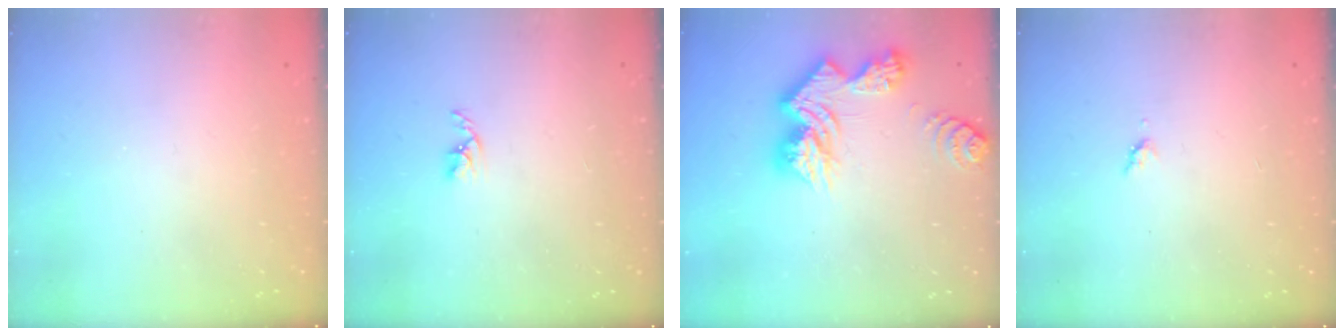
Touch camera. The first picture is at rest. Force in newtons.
{"total": 2.5, "press": 2.5, "slide": 0.4}
{"total": 13.8, "press": 13.8, "slide": 0.4}
{"total": 3.0, "press": 2.9, "slide": 0.5}